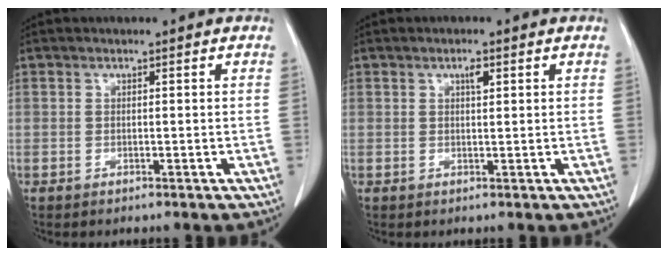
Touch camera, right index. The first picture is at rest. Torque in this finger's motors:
{"motor_torque": [0.12, -0.07, 0.05, 0.02]}